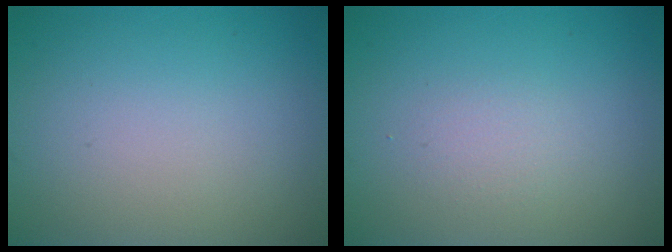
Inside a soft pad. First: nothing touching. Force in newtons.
{"total": 1.2, "press": 1.2, "slide": 0.0}